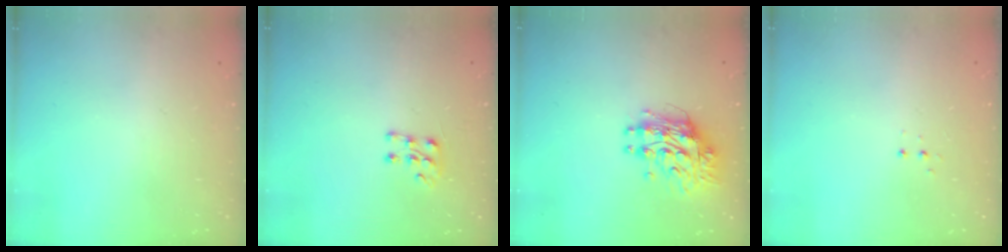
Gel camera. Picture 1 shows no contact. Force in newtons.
{"total": 6.3, "press": 6.1, "slide": 1.6}
{"total": 10.4, "press": 10.4, "slide": 0.9}
{"total": 3.4, "press": 3.3, "slide": 0.7}